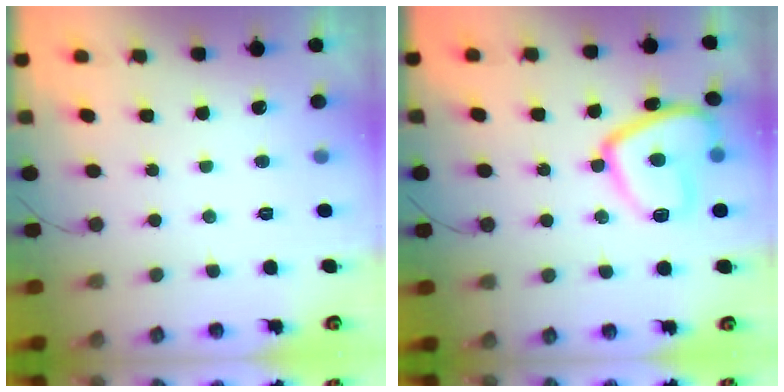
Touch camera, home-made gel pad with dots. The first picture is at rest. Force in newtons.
{"total": 13.0, "press": 12.9, "slide": 0.8}